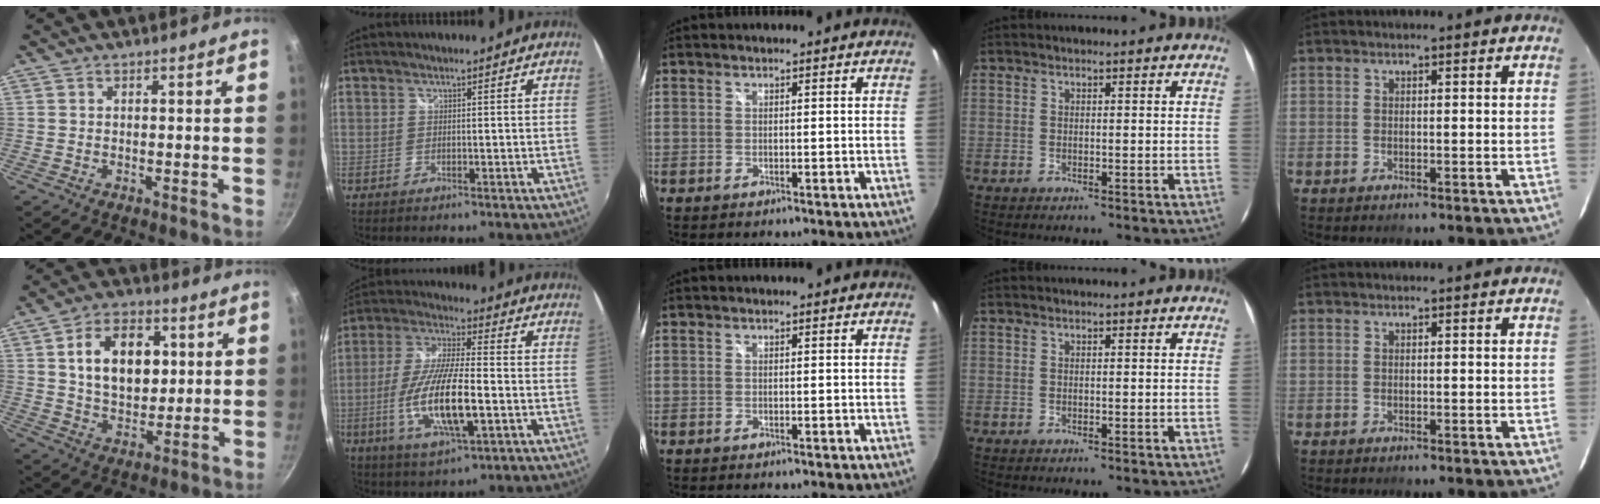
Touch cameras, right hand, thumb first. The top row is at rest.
{"thumb": {"total": 14.1, "force": [3.0, 9.7, 9.8], "torque": [-0.125, -0.002, 0.047]}, "index": {"total": 15.5, "force": [-4.0, 4.1, 14.4], "torque": [-0.295, -0.015, -0.072]}}